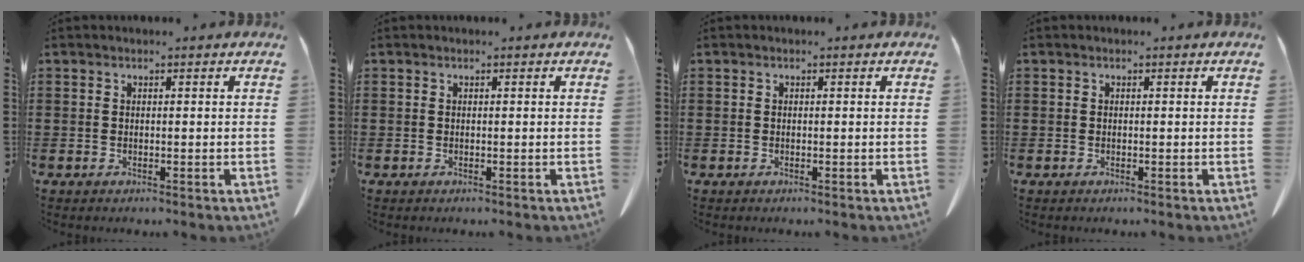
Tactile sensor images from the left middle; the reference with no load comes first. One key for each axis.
{"total": 0.0}
{"total": 0.0}
{"total": 0.0}